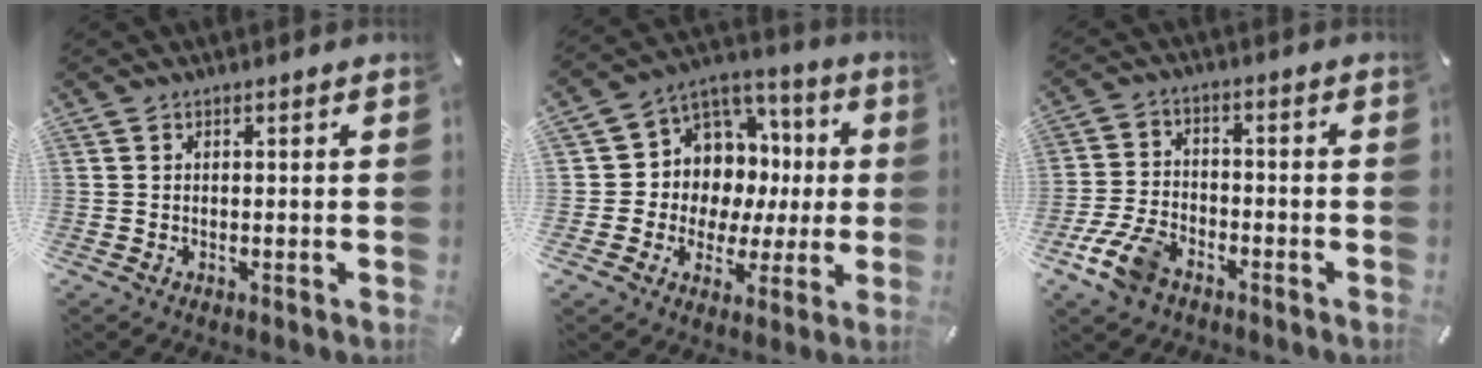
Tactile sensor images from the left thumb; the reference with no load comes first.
{"total": 9.7, "force": [1.6, 9.5, 1.4], "torque": [-0.028, -0.041, 0.045]}
{"total": 9.2, "force": [-5.6, 5.2, 5.1], "torque": [-0.115, 0.022, -0.104]}